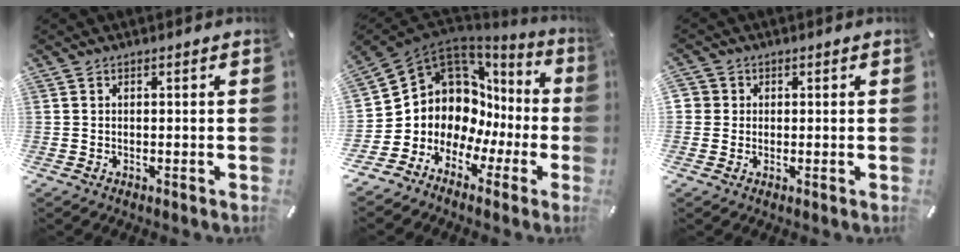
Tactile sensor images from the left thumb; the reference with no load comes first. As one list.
[{"total": 9.9, "force": [3.5, 8.8, 2.9], "torque": [-0.076, -0.075, 0.077]}, {"total": 2.4, "force": [0.3, 2.4, 0.2], "torque": [-0.008, 0.004, 0.005]}]